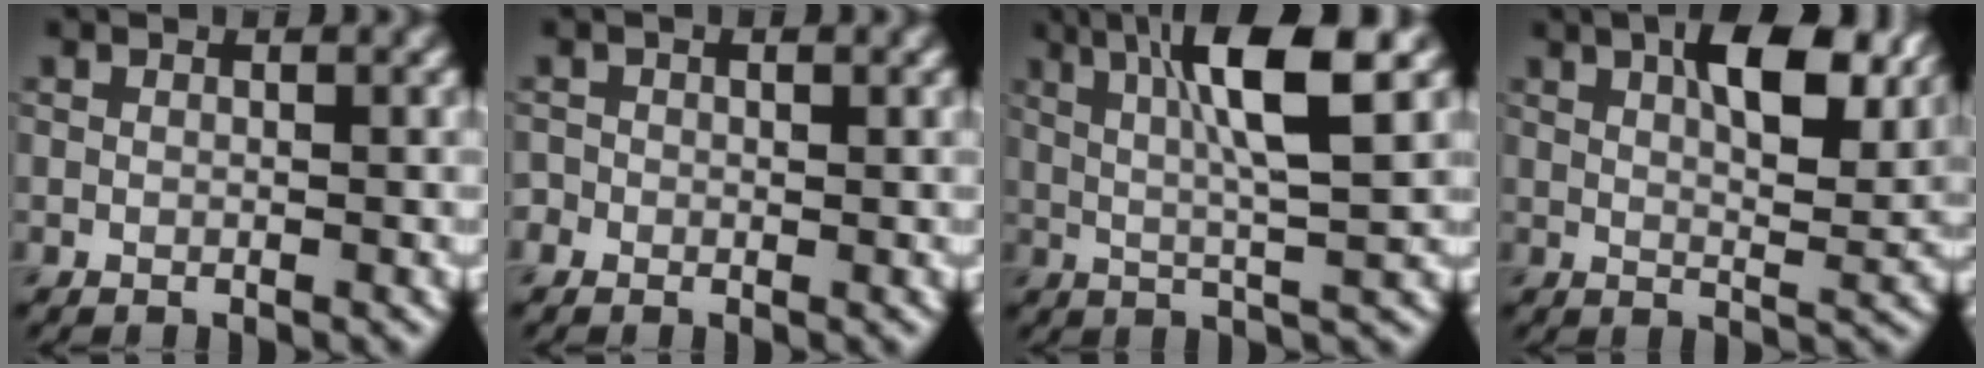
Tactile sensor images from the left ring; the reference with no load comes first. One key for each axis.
{"total": 0.8, "fx": -0.2, "fy": 0.7, "fz": 0.4, "tx": -0.004, "ty": -0.001, "tz": -0.004}
{"total": 8.1, "fx": 3.0, "fy": 1.2, "fz": 7.5, "tx": -0.122, "ty": 0.007, "tz": 0.050}
{"total": 8.6, "fx": 4.0, "fy": 3.1, "fz": 7.0, "tx": -0.105, "ty": 0.010, "tz": 0.060}